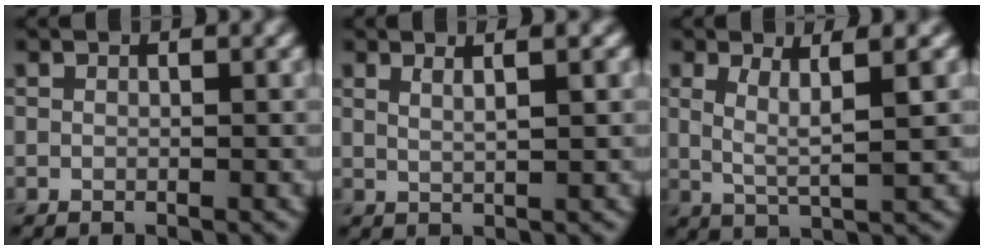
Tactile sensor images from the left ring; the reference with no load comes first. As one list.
[{"total": 2.3, "force": [1.2, 0.7, 1.8], "torque": [-0.021, 0.003, 0.008]}, {"total": 3.7, "force": [1.2, 0.7, 3.4], "torque": [-0.062, -0.004, 0.024]}]